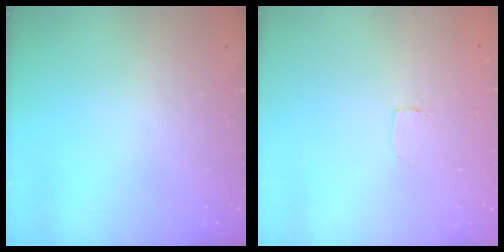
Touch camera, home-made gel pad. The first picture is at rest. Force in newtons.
{"total": 2.6, "press": 2.6, "slide": 0.2}